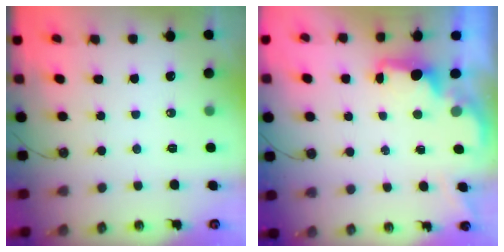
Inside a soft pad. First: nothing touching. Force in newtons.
{"total": 1.9, "press": 1.7, "slide": 0.8}